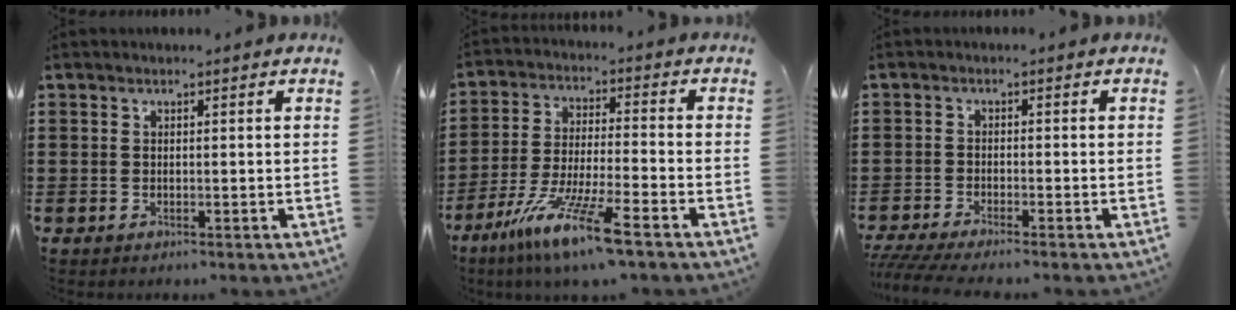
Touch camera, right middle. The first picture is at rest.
{"total": 10.8, "force": [-7.9, 0.0, 7.4], "torque": [-0.156, -0.012, -0.154]}
{"total": 2.8, "force": [-2.5, -0.1, 1.2], "torque": [-0.037, -0.012, -0.052]}